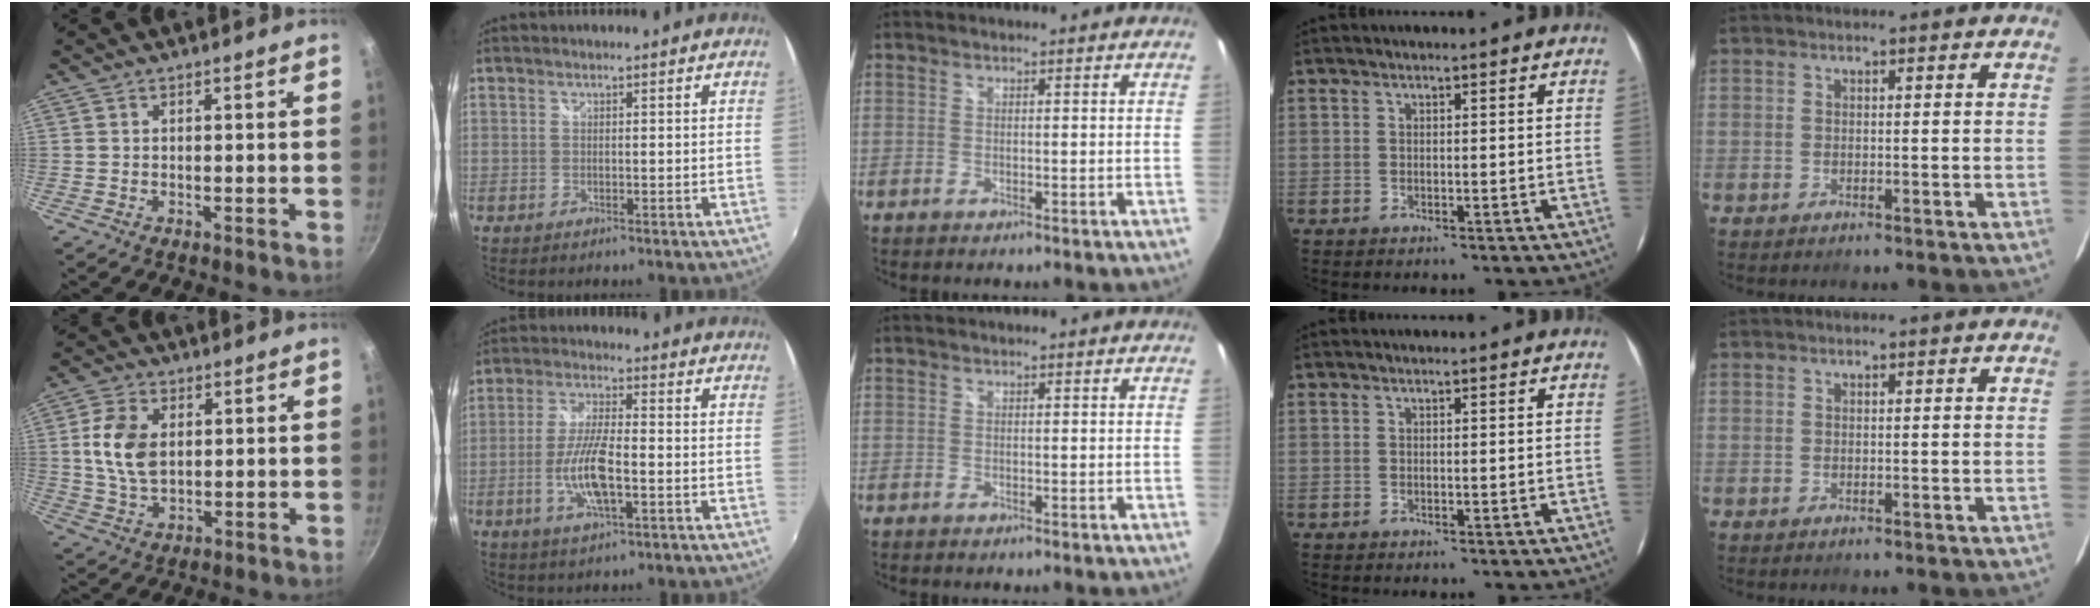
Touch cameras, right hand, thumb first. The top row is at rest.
{"thumb": {"total": 9.4, "force": [1.6, 5.9, 7.2], "torque": [-0.128, -0.003, 0.032]}, "index": {"total": 9.2, "force": [-2.8, 2.4, 8.4], "torque": [-0.171, -0.002, -0.055]}}